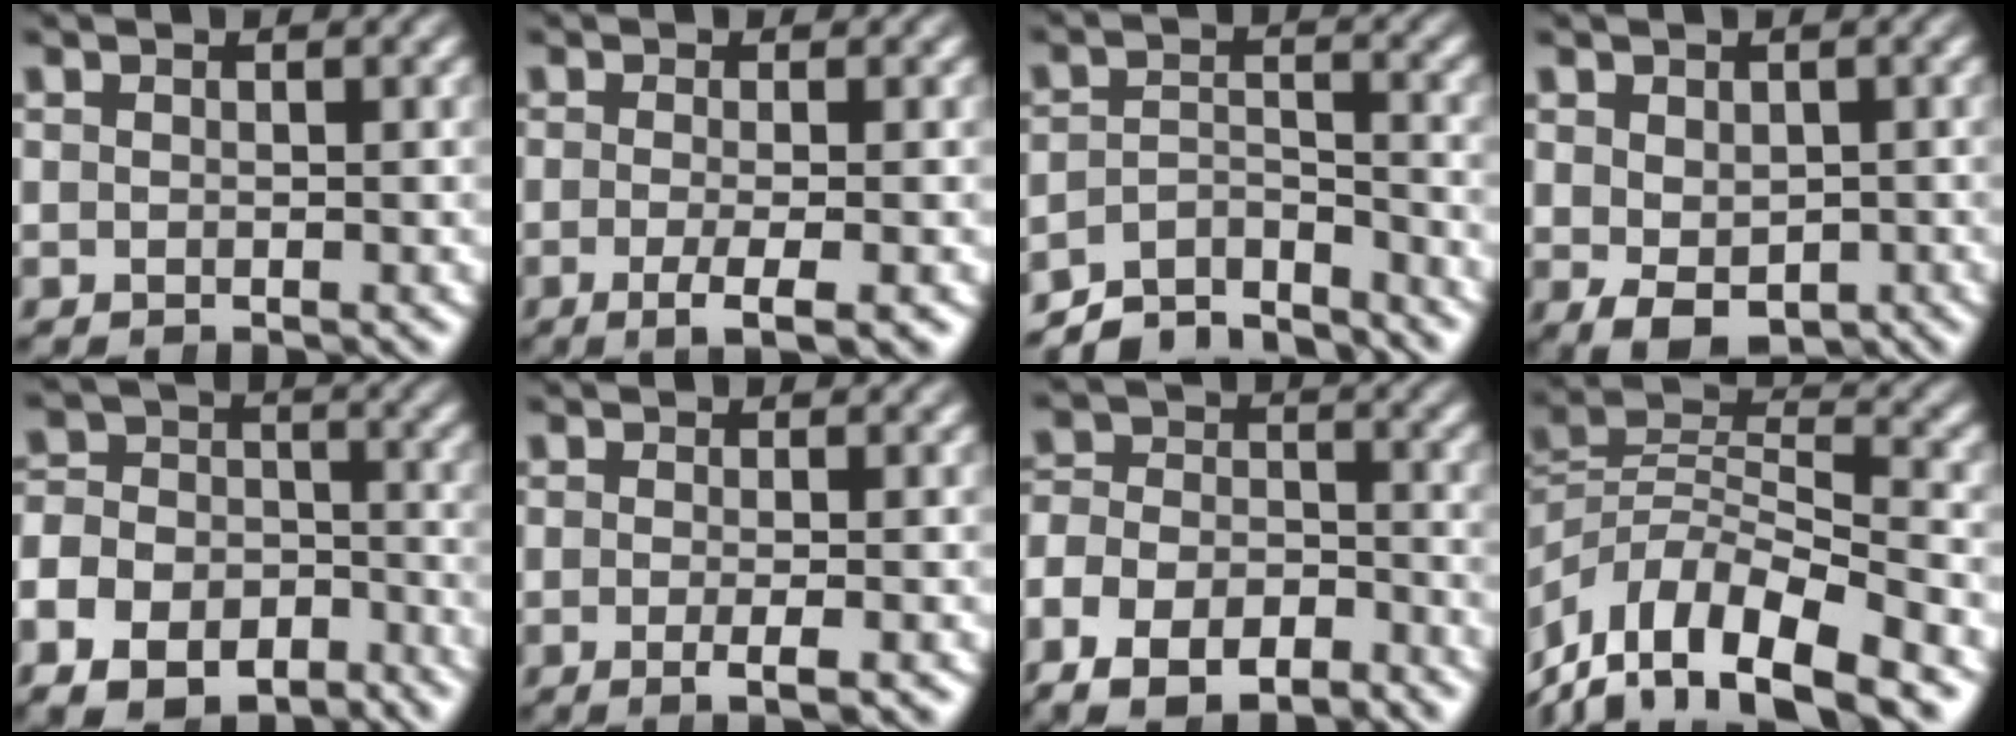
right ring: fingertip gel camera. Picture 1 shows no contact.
{"total": 4.3, "force": [-2.6, 1.0, 3.3], "torque": [-0.064, -0.025, -0.032]}
{"total": 7.2, "force": [-6.2, 2.6, 2.5], "torque": [-0.041, -0.027, -0.100]}
{"total": 4.1, "force": [-2.1, 2.4, 2.7], "torque": [-0.055, -0.036, -0.006]}
{"total": 10.7, "force": [-4.4, 8.9, 4.1], "torque": [-0.083, -0.039, -0.079]}
{"total": 2.7, "force": [-1.6, 0.4, 2.1], "torque": [-0.043, -0.012, -0.022]}
{"total": 8.1, "force": [-4.6, 5.6, 3.5], "torque": [-0.065, -0.026, -0.076]}
{"total": 11.5, "force": [-3.1, 8.1, 7.4], "torque": [-0.158, -0.037, -0.043]}